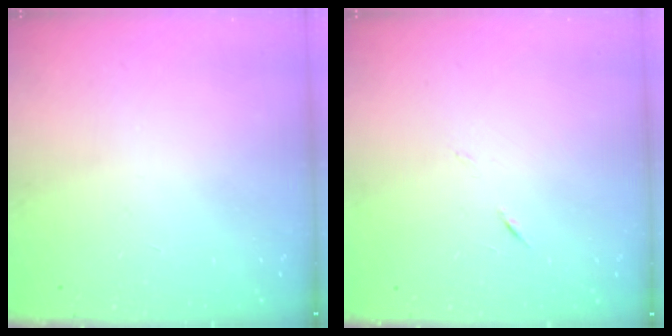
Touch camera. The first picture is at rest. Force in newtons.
{"total": 4.0, "press": 3.9, "slide": 0.8}